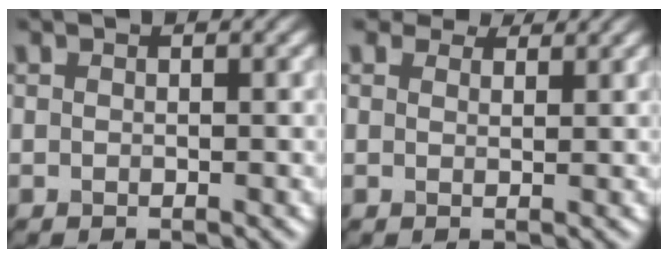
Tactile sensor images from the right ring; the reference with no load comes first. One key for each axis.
{"total": 2.9, "fx": 2.5, "fy": 1.2, "fz": 0.9, "tx": -0.017, "ty": -0.006, "tz": 0.037}